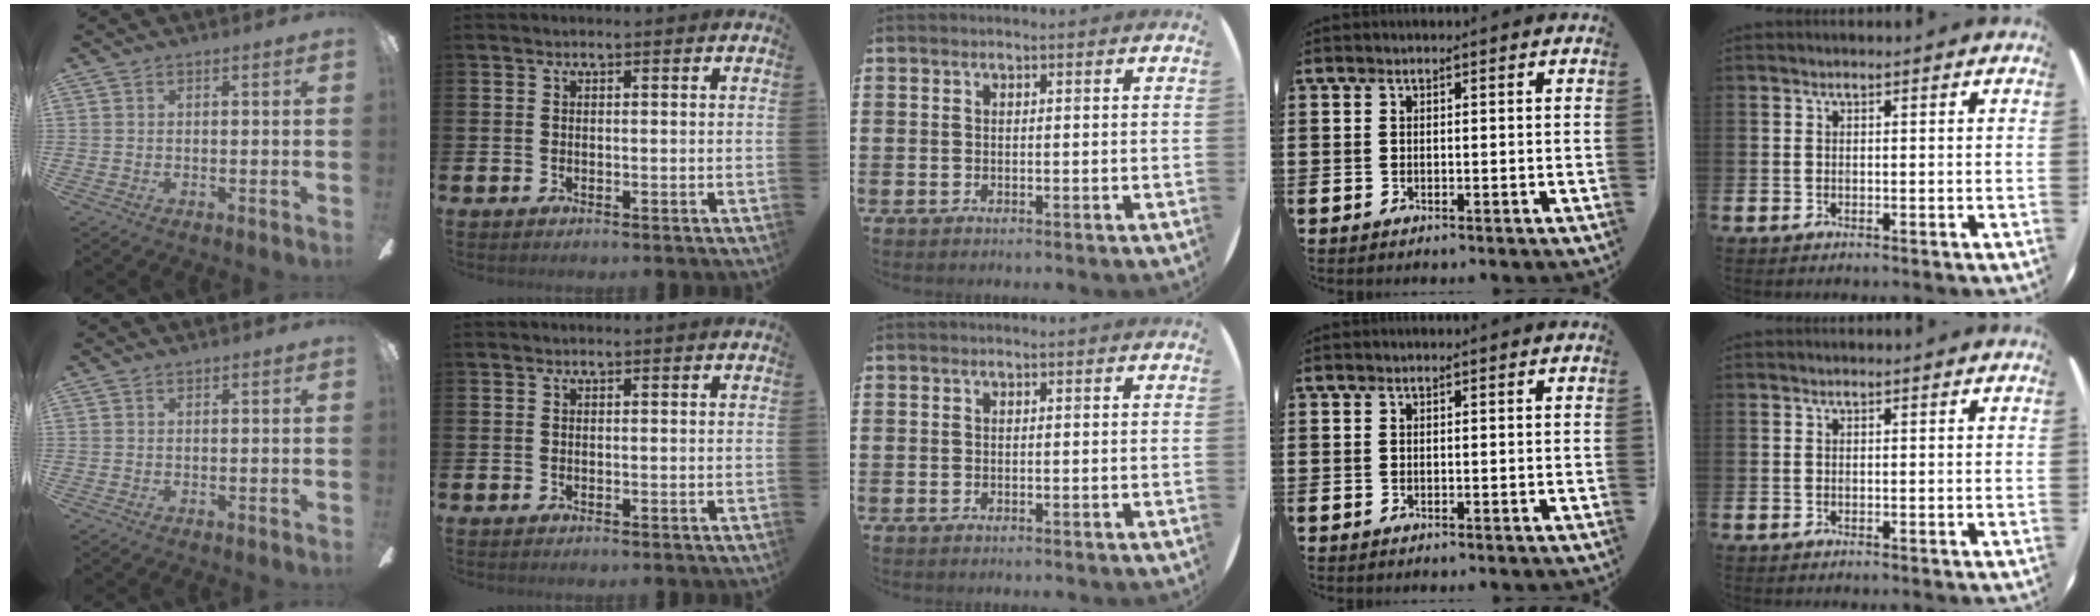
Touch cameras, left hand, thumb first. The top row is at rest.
{}